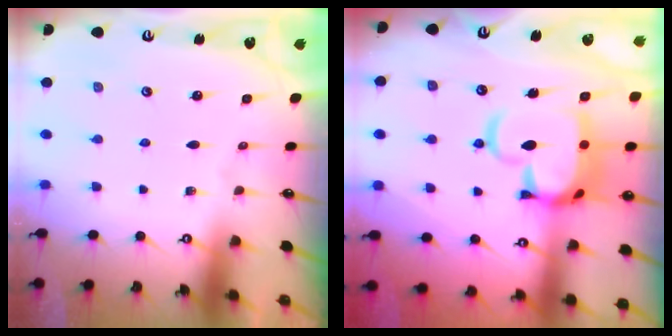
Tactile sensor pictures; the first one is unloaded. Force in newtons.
{"total": 12.6, "press": 12.5, "slide": 1.8}